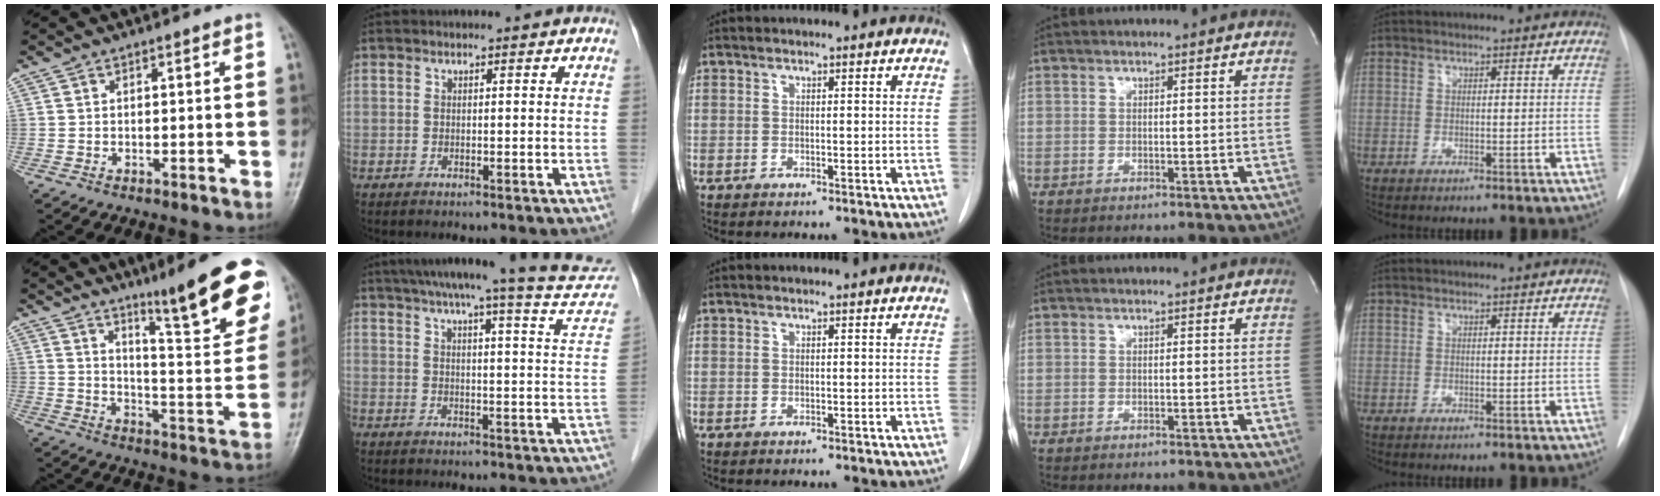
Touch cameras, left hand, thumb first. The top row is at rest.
{"thumb": {"total": 19.1, "force": [11.9, 2.9, 14.7], "torque": [-0.160, -0.067, 0.177]}, "index": {"total": 17.0, "force": [15.6, -0.1, 6.9], "torque": [-0.096, -0.038, 0.181]}}